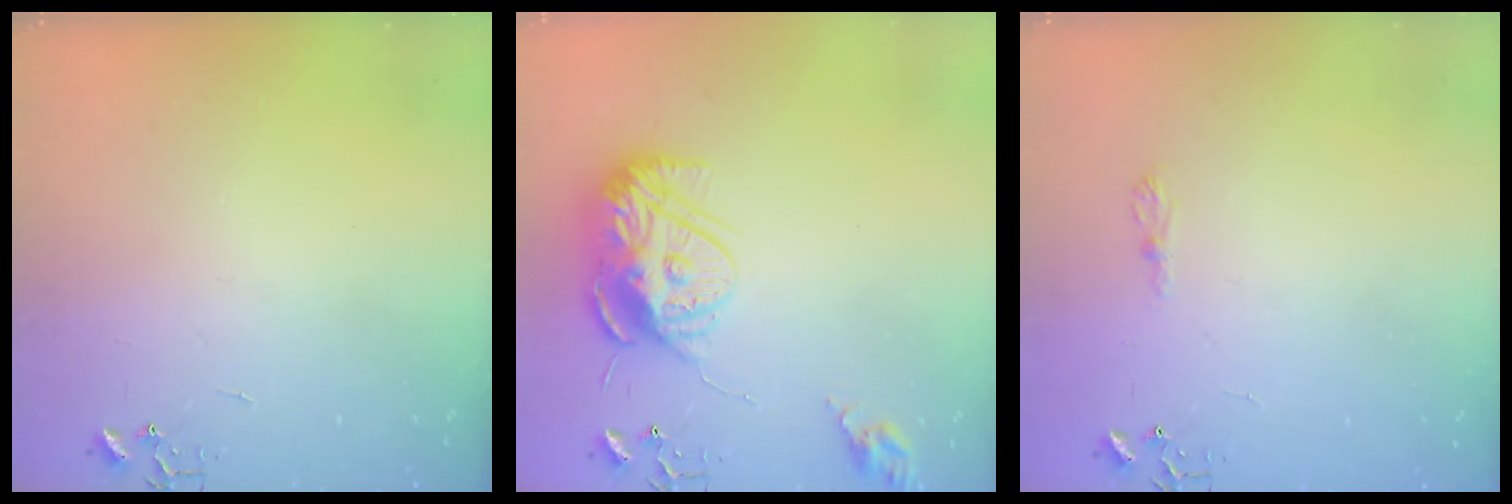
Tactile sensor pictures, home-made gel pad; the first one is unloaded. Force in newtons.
{"total": 14.9, "press": 14.8, "slide": 1.2}
{"total": 6.0, "press": 6.0, "slide": 0.7}